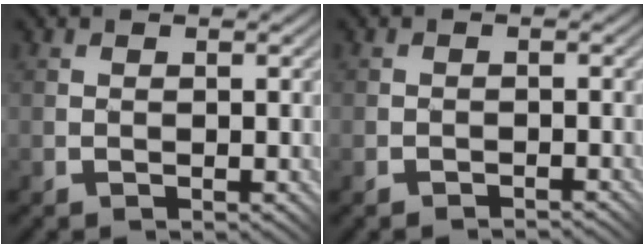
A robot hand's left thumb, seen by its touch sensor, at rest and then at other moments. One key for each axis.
{"total": 1.1, "fx": -0.9, "fy": -0.4, "fz": -0.5, "tx": 0.011, "ty": 0.009, "tz": -0.024}